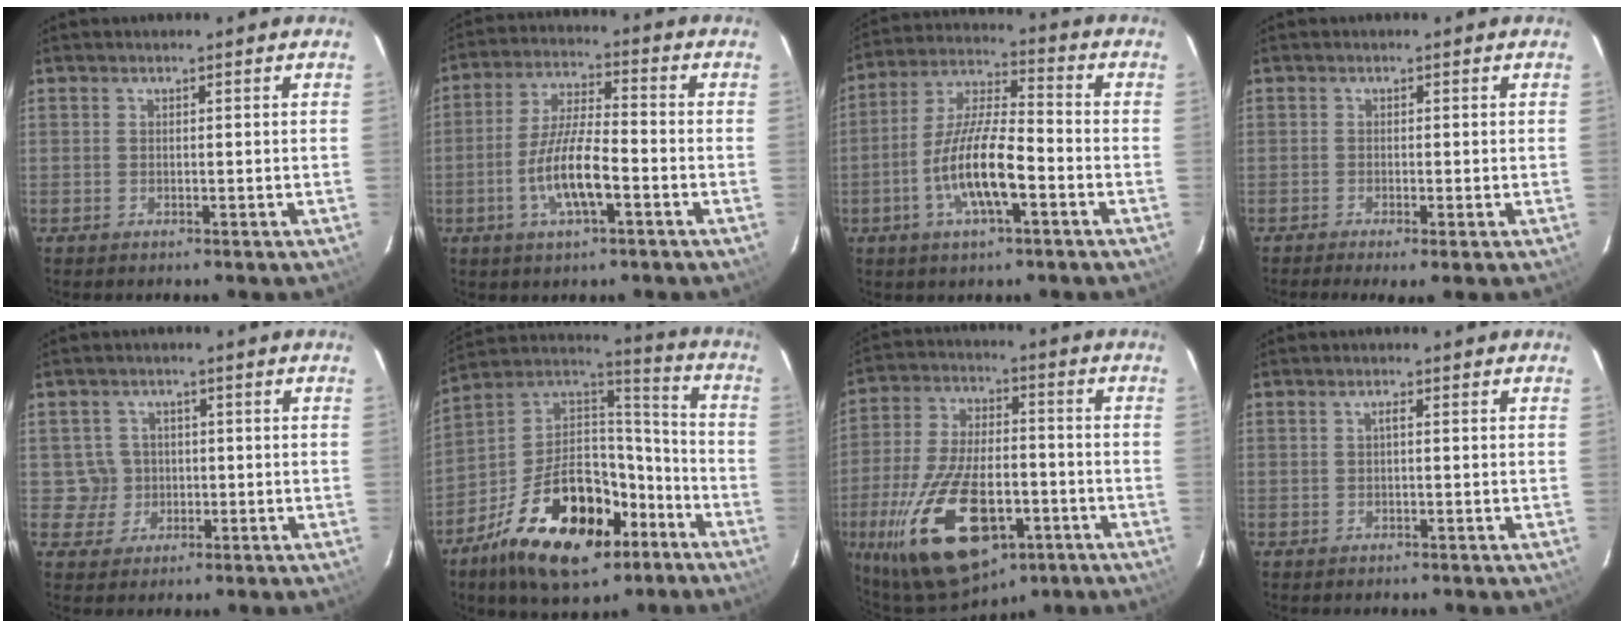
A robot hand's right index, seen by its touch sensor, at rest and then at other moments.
{"total": 10.0, "force": [-3.7, 2.5, 8.9], "torque": [-0.179, -0.002, -0.068]}
{"total": 12.7, "force": [-4.7, 3.3, 11.3], "torque": [-0.229, -0.002, -0.091]}
{"total": 1.8, "force": [-1.2, -0.3, 1.3], "torque": [-0.034, -0.004, -0.024]}
{"total": 4.3, "force": [-0.3, 4.2, 0.1], "torque": [-0.003, 0.018, 0.002]}
{"total": 25.0, "force": [-12.9, 13.3, 16.8], "torque": [-0.311, 0.020, -0.202]}
{"total": 22.2, "force": [-9.7, 10.6, 16.9], "torque": [-0.343, -0.025, -0.152]}
{"total": 0.7, "force": [-0.1, 0.1, 0.7], "torque": [-0.011, 0.005, -0.003]}